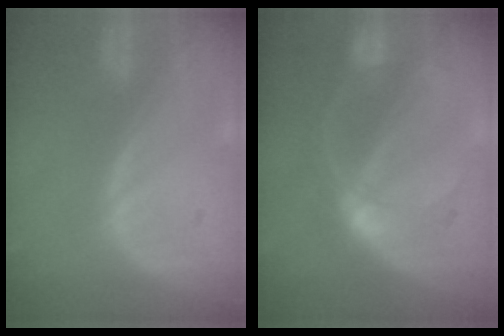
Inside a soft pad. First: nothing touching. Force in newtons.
{"total": 5.6, "press": 5.6, "slide": 0.0}